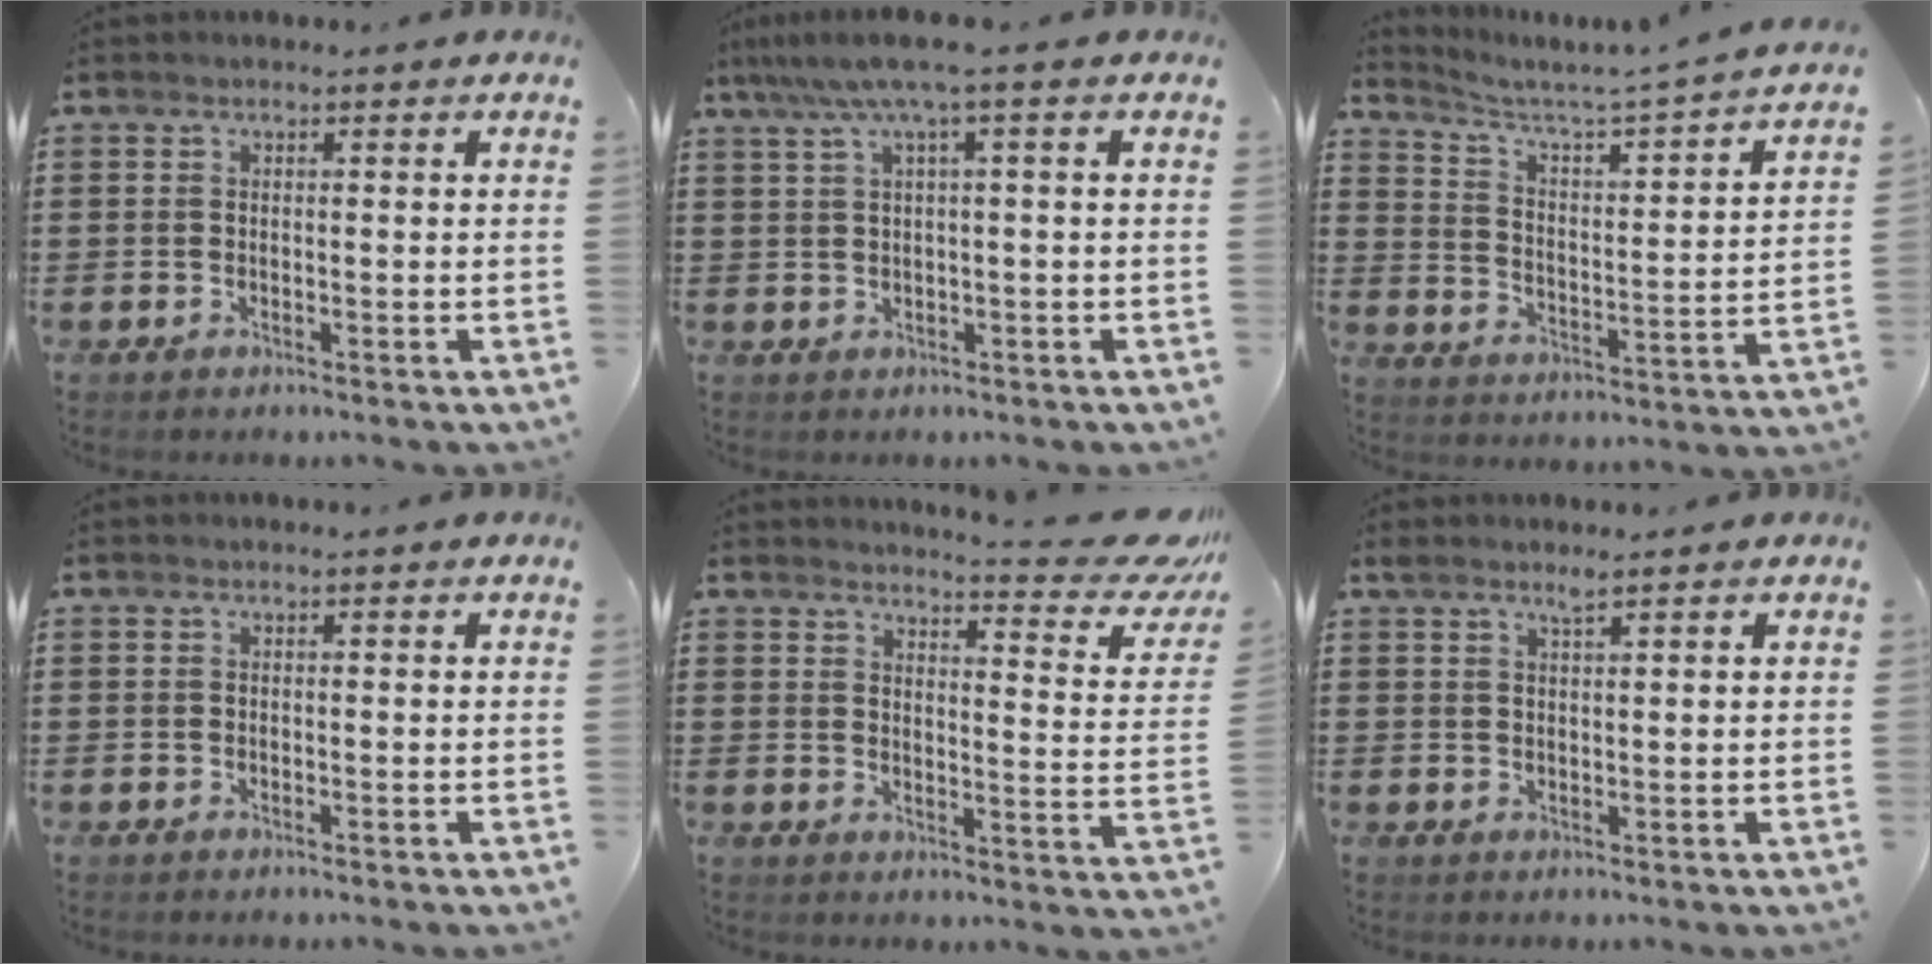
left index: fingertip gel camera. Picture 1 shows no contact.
{"total": 4.6, "force": [1.6, -0.3, 4.3], "torque": [-0.084, 0.000, 0.025]}
{"total": 2.8, "force": [2.2, -0.4, 1.7], "torque": [-0.050, -0.035, 0.022]}
{"total": 0.0}
{"total": 6.8, "force": [6.0, 0.3, 3.0], "torque": [-0.052, -0.046, 0.099]}
{"total": 1.6, "force": [1.4, 0.0, 0.8], "torque": [-0.019, -0.001, 0.025]}